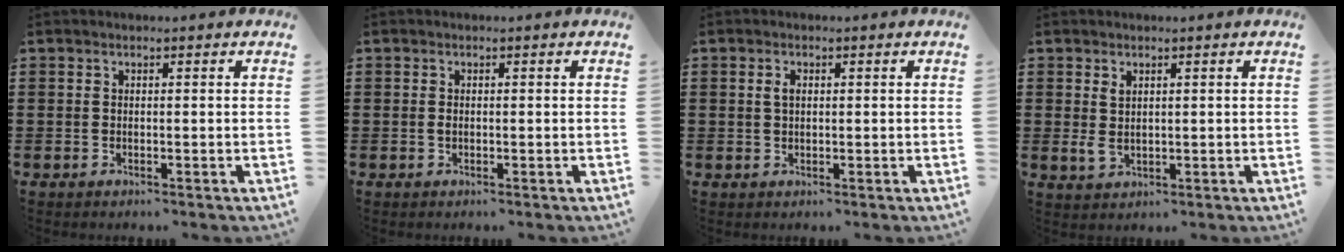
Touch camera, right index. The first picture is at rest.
{"total": 0.5, "force": [-0.1, 0.2, 0.5], "torque": [-0.012, -0.003, -0.001]}
{"total": 1.5, "force": [0.4, 0.8, 1.2], "torque": [-0.026, 0.007, 0.005]}
{"total": 1.8, "force": [0.6, 1.1, 1.3], "torque": [-0.027, 0.001, 0.012]}